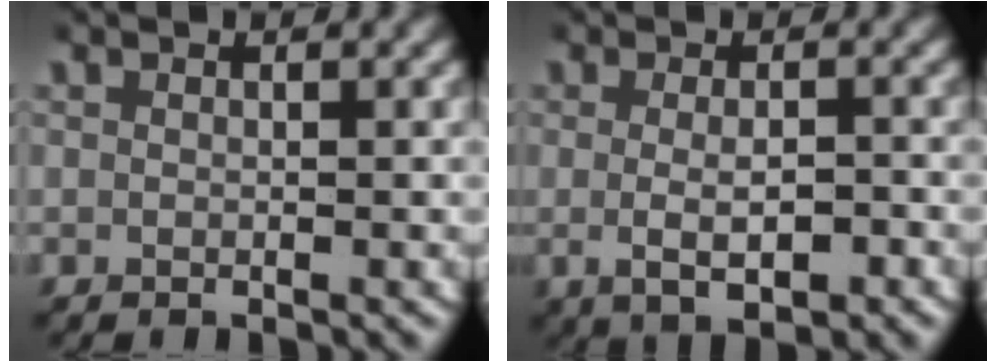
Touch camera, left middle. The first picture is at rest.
{"total": 3.6, "force": [-0.9, 1.3, 3.2], "torque": [-0.058, -0.006, -0.007]}